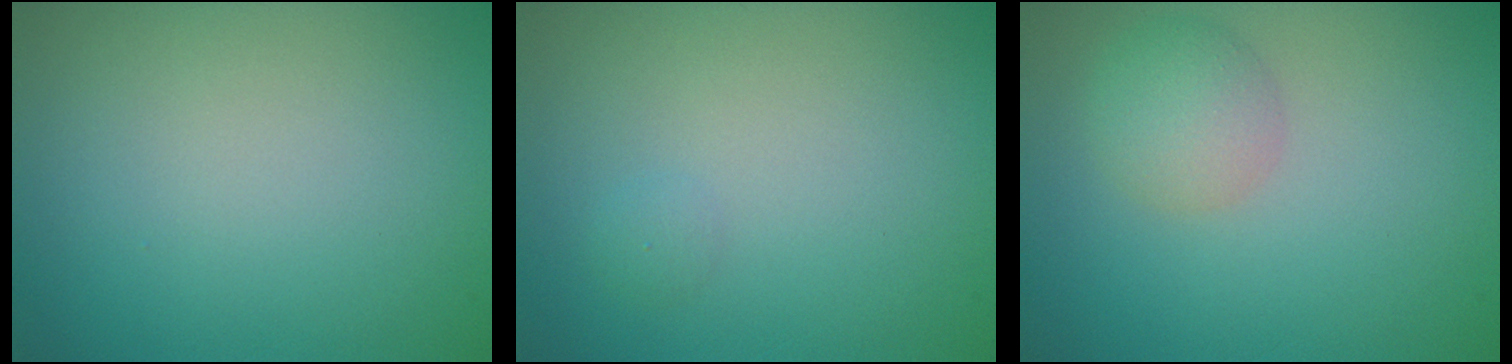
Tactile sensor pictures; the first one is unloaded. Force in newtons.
{"total": 0.7, "press": 0.7, "slide": 0.1}
{"total": 2.6, "press": 2.6, "slide": 0.1}